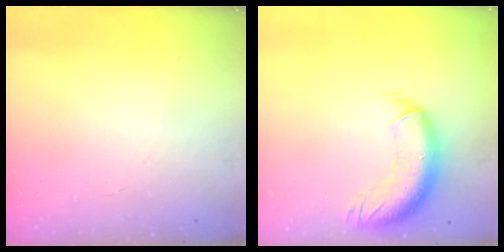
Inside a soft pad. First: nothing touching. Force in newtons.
{"total": 13.0, "press": 12.6, "slide": 3.4}